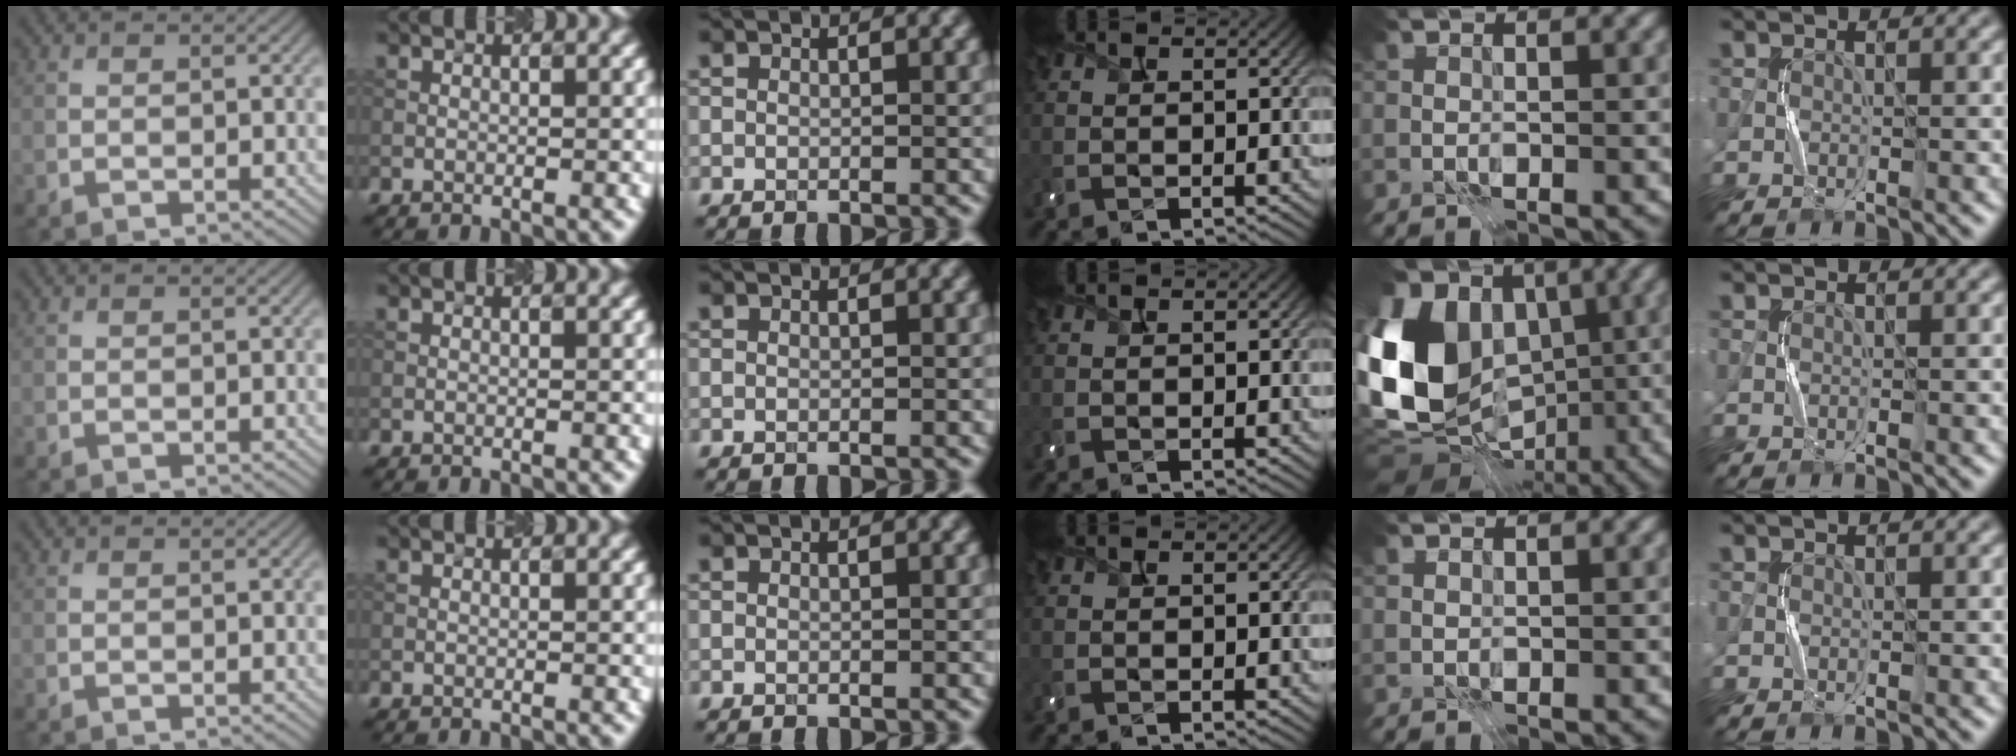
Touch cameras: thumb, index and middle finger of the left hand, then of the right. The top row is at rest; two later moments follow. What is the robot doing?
{"motion": "press", "object": "camera"}